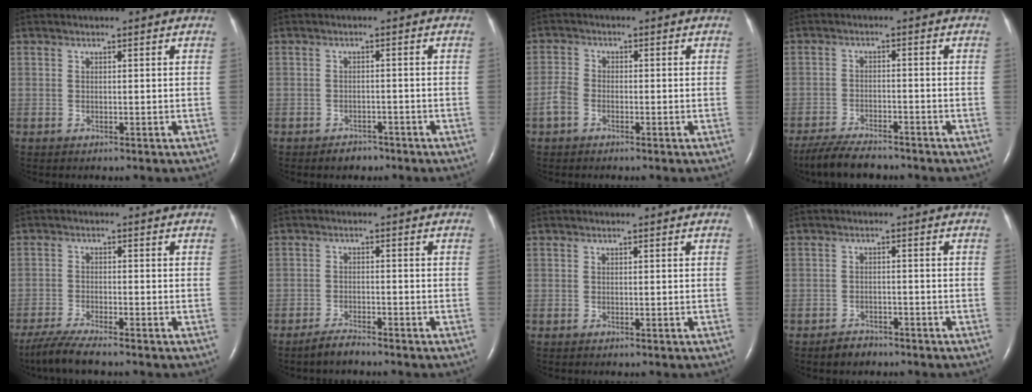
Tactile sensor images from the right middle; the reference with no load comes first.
{"total": 2.0, "force": [-1.6, 1.1, 0.4], "torque": [-0.015, 0.001, -0.021]}
{"total": 2.7, "force": [-1.3, 1.7, 1.6], "torque": [-0.048, -0.001, -0.029]}
{"total": 7.5, "force": [-6.5, 1.7, 3.3], "torque": [-0.059, -0.019, -0.112]}
{"total": 5.6, "force": [-4.6, 0.1, 3.2], "torque": [-0.063, -0.019, -0.086]}
{"total": 2.6, "force": [-2.4, 0.1, 1.0], "torque": [-0.029, -0.009, -0.045]}
{"total": 0.0}
{"total": 2.4, "force": [-2.0, 1.2, 0.5], "torque": [-0.021, -0.001, -0.030]}